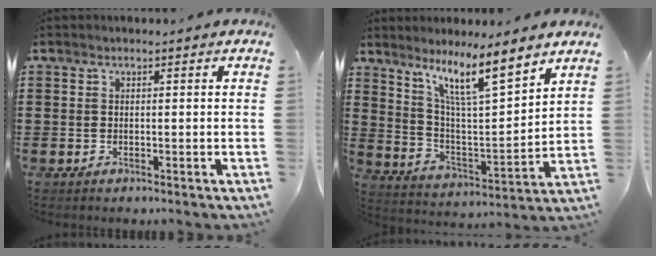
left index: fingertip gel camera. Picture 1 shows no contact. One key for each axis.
{"total": 10.6, "fx": 8.0, "fy": 1.1, "fz": 6.8, "tx": -0.140, "ty": -0.038, "tz": 0.134}